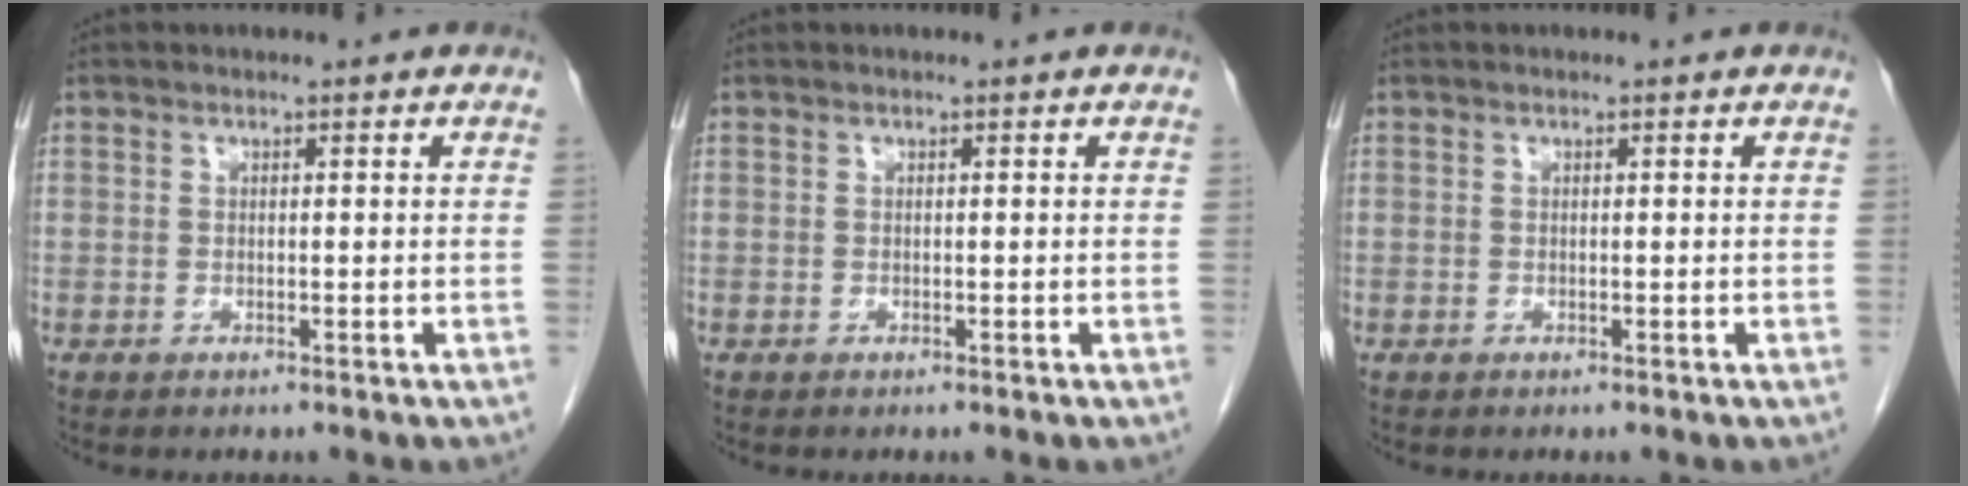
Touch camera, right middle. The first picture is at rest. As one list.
[{"total": 0.0}, {"total": 0.0}]